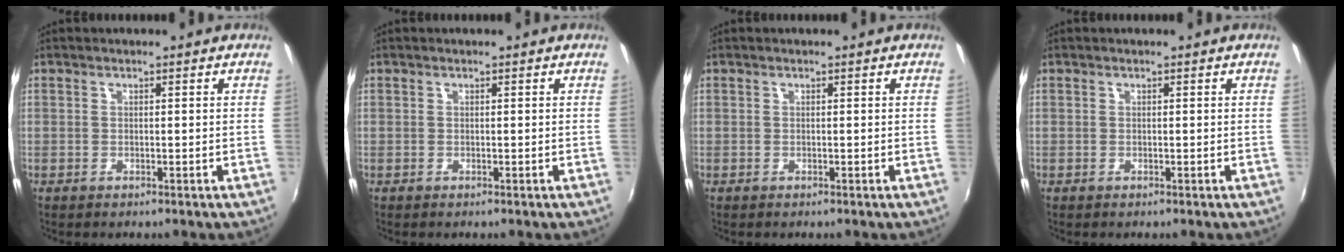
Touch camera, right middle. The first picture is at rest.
{"total": 0.0}
{"total": 0.0}
{"total": 0.0}